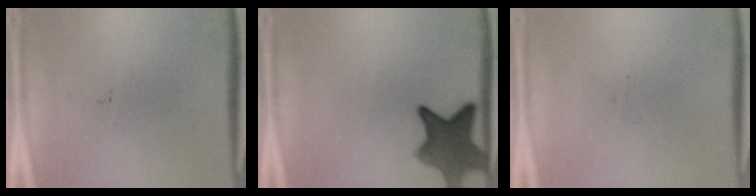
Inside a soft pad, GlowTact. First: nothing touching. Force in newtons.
{"total": 8.5}
{"total": 0.0}